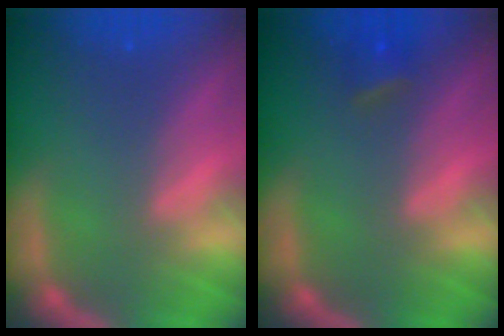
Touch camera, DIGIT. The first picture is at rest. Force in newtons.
{"total": 1.9}